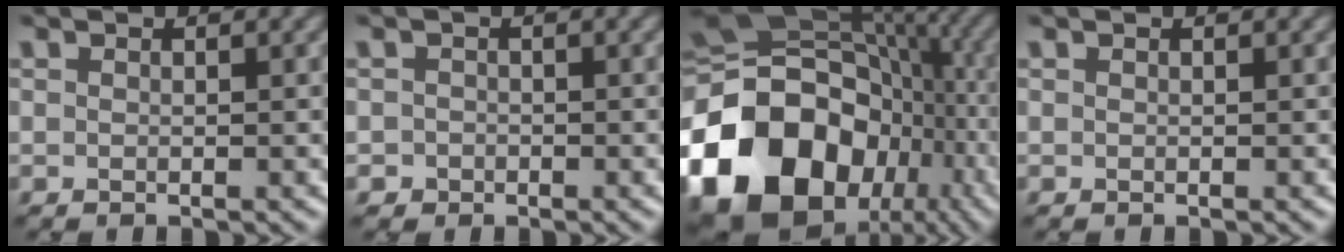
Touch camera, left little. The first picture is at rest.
{"total": 0.9, "force": [-0.4, 0.8, 0.0], "torque": [0.009, -0.001, -0.007]}
{"total": 22.2, "force": [-8.1, 17.0, 11.8], "torque": [-0.256, -0.012, -0.139]}
{"total": 0.0}